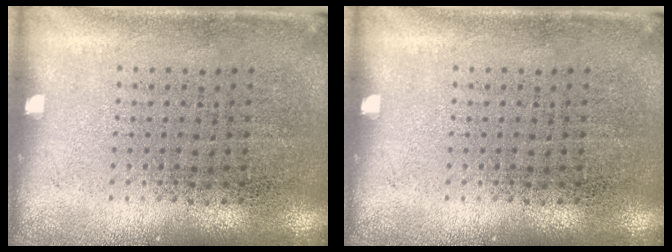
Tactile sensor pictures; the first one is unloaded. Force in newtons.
{"total": 0.0}